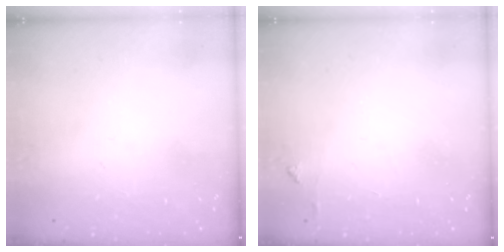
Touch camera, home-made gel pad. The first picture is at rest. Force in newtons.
{"total": 3.5, "press": 3.4, "slide": 0.5}